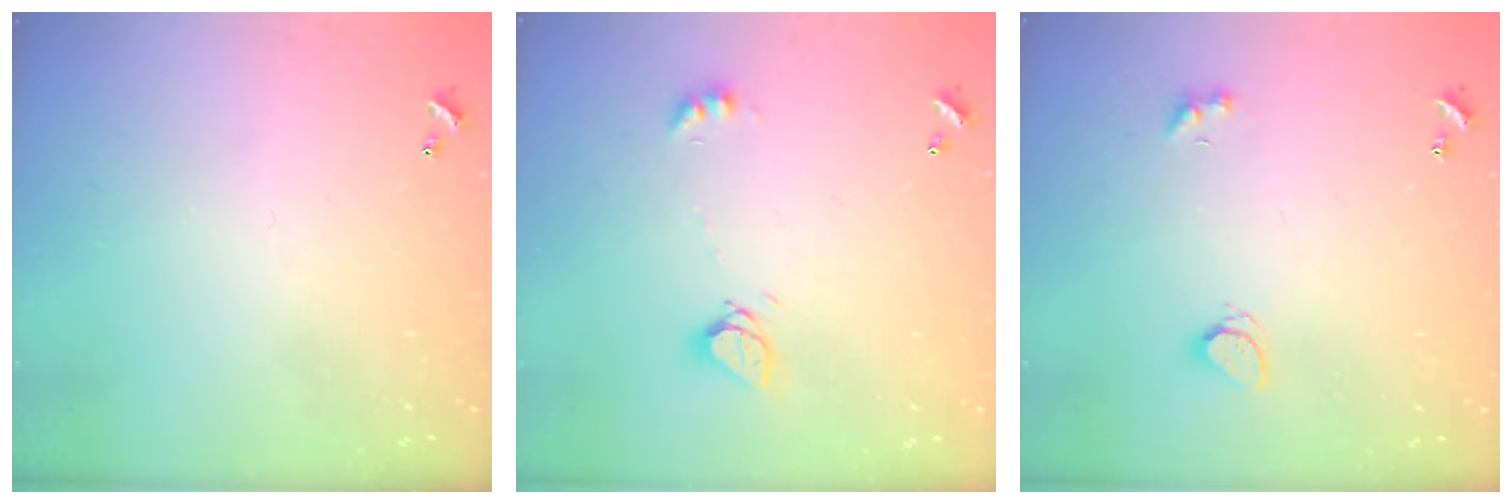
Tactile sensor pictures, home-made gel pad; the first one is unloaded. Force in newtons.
{"total": 6.4, "press": 6.4, "slide": 0.6}
{"total": 2.1, "press": 2.0, "slide": 0.6}